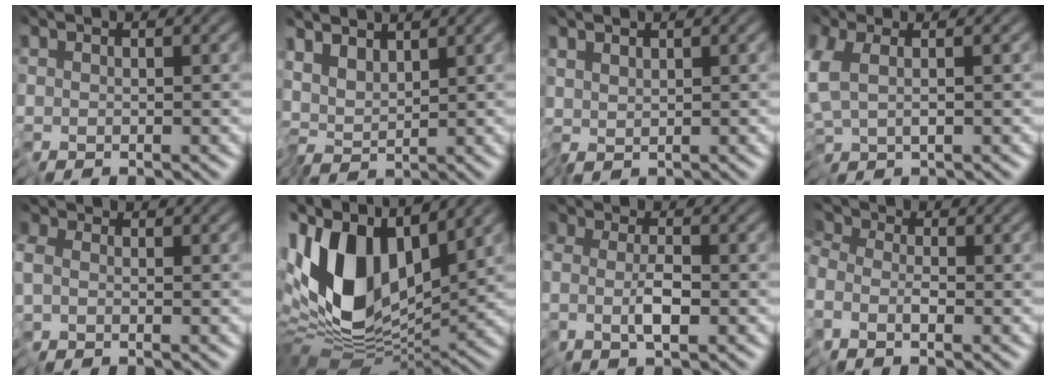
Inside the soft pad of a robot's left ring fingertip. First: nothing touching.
{"total": 2.1, "force": [0.9, 1.3, 1.4], "torque": [-0.030, -0.002, 0.008]}
{"total": 0.8, "force": [0.3, 0.5, 0.5], "torque": [-0.015, -0.002, 0.005]}
{"total": 3.6, "force": [-0.7, 1.9, 3.0], "torque": [-0.075, -0.003, -0.010]}
{"total": 1.6, "force": [-1.0, 1.1, 0.5], "torque": [-0.014, -0.006, -0.025]}
{"total": 12.5, "force": [2.1, 7.2, 10.0], "torque": [-0.207, -0.011, 0.029]}
{"total": 2.1, "force": [-1.3, 0.6, 1.5], "torque": [-0.027, -0.009, -0.027]}
{"total": 3.0, "force": [-1.9, 1.8, 1.4], "torque": [-0.021, -0.009, -0.045]}